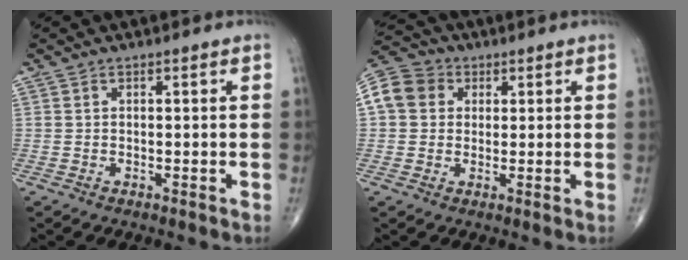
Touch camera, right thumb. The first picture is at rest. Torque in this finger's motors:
{"motor_torque": [-0.38, 0.43, 0.24, 0.10, 0.06]}